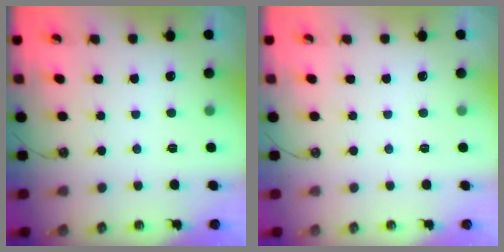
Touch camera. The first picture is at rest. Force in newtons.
{"total": 0.0}